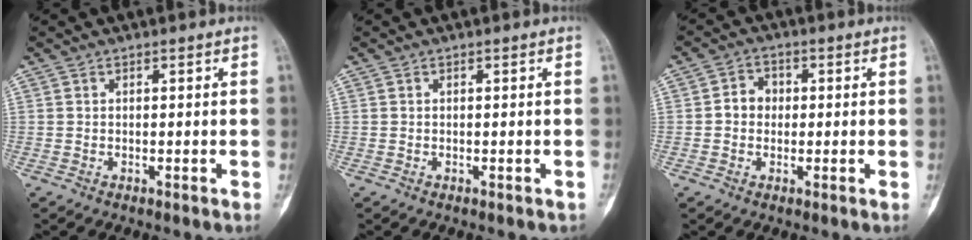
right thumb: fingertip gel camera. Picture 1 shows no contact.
{"total": 0.0}
{"total": 3.9, "force": [0.0, 3.4, 1.9], "torque": [-0.013, 0.013, -0.009]}